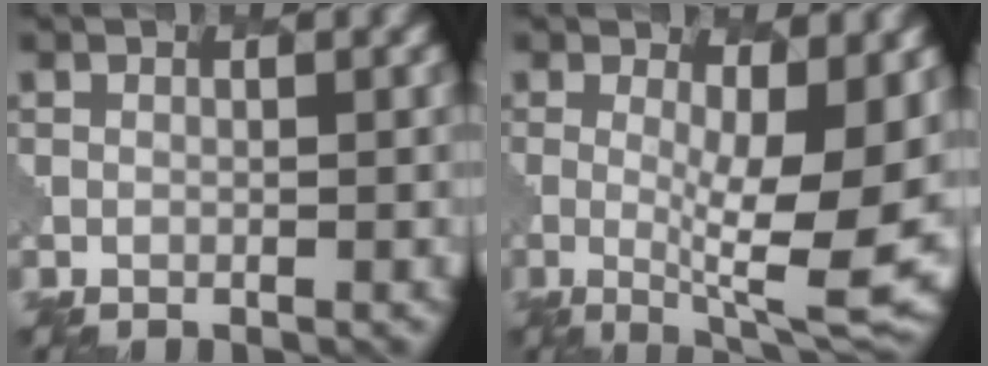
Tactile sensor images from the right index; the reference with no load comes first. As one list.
[{"total": 9.8, "force": [0.3, 2.6, 9.4], "torque": [-0.137, -0.018, 0.007]}]